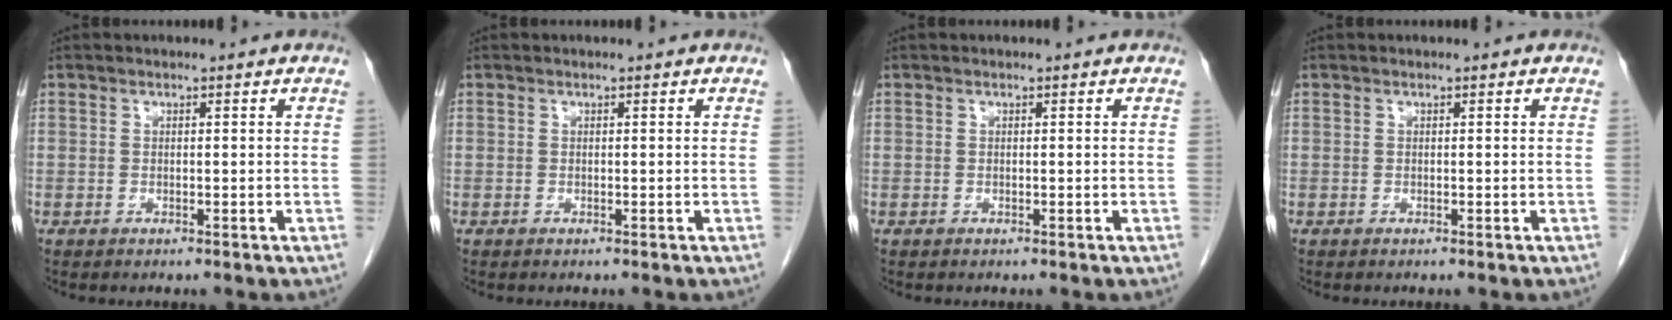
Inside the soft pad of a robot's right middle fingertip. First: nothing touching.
{"total": 0.0}
{"total": 0.0}
{"total": 0.0}